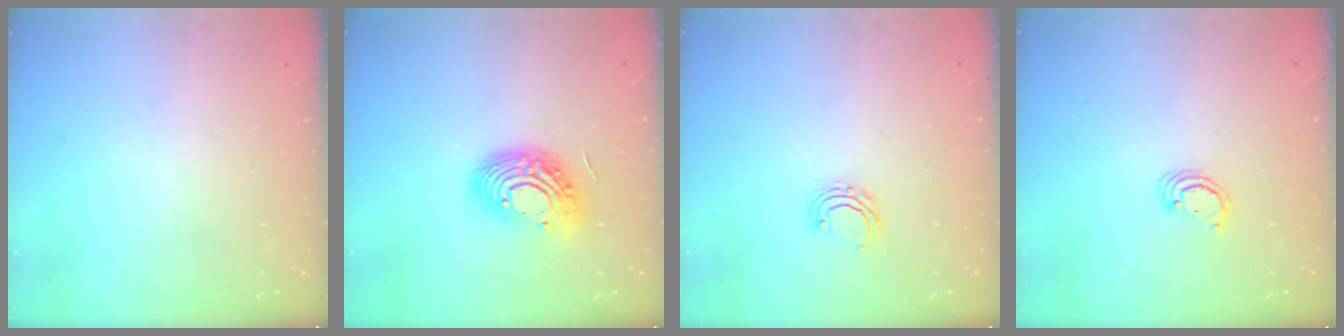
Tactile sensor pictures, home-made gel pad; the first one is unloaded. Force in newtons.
{"total": 13.3, "press": 13.3, "slide": 1.0}
{"total": 5.6, "press": 5.6, "slide": 1.0}
{"total": 2.3, "press": 2.3, "slide": 0.2}